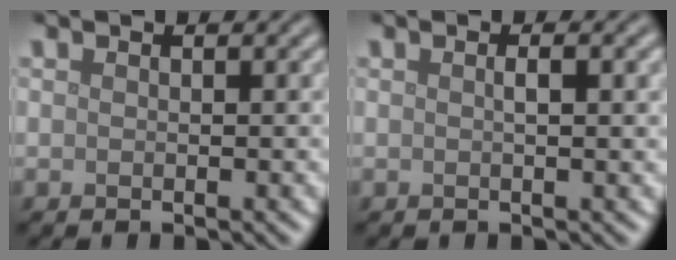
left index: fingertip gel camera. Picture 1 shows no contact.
{"total": 1.9, "force": [0.3, 0.5, 1.8], "torque": [-0.024, 0.004, 0.002]}